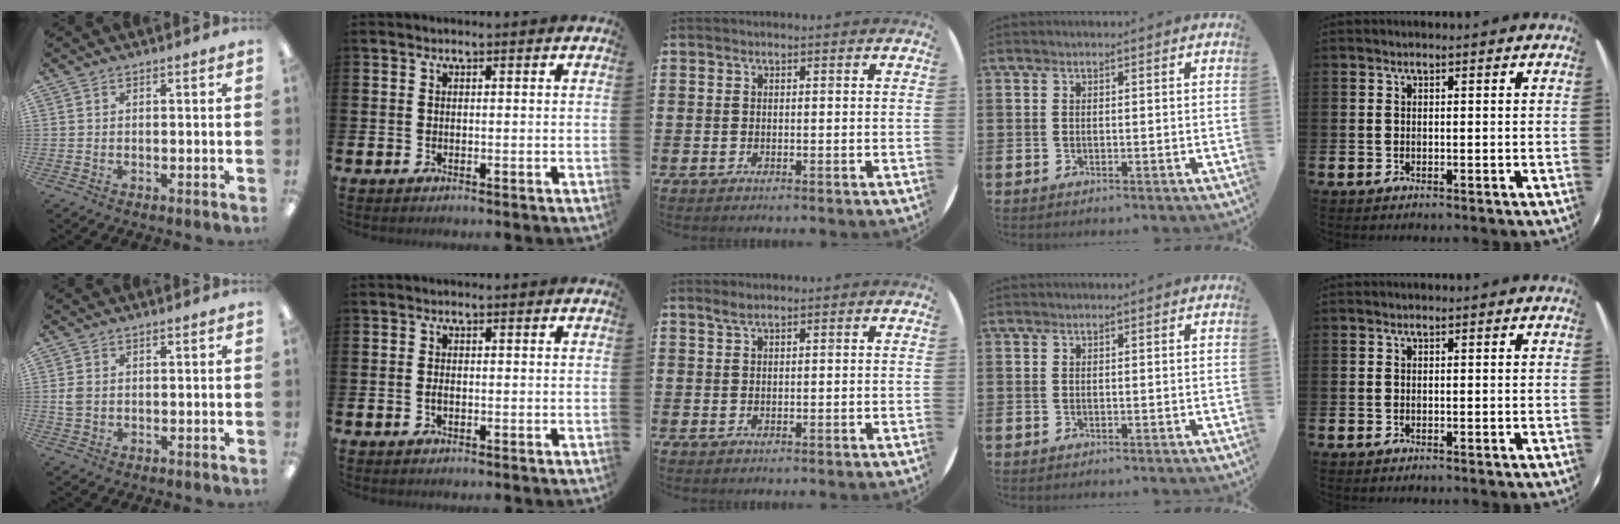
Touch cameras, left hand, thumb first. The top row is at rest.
{"thumb": {"total": 2.4, "force": [0.3, 1.7, 1.6], "torque": [-0.033, 0.006, 0.005]}, "index": {"total": 1.0, "force": [-0.3, 0.5, 0.8], "torque": [-0.010, 0.000, -0.007]}, "middle": {"total": 1.2, "force": [0.9, 0.1, 0.7], "torque": [-0.014, 0.003, 0.016]}}